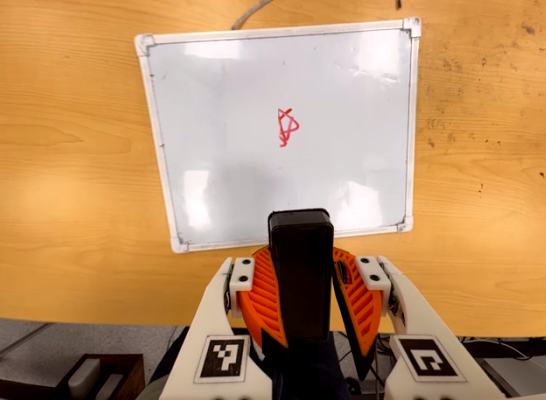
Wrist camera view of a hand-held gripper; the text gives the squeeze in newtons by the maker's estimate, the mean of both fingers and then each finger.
{"total": 10.7, "left": 10.6, "right": 10.8}